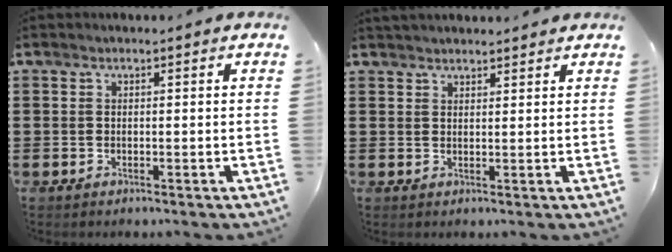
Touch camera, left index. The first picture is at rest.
{"total": 1.8, "force": [1.8, 0.3, 0.0], "torque": [-0.004, 0.002, 0.036]}